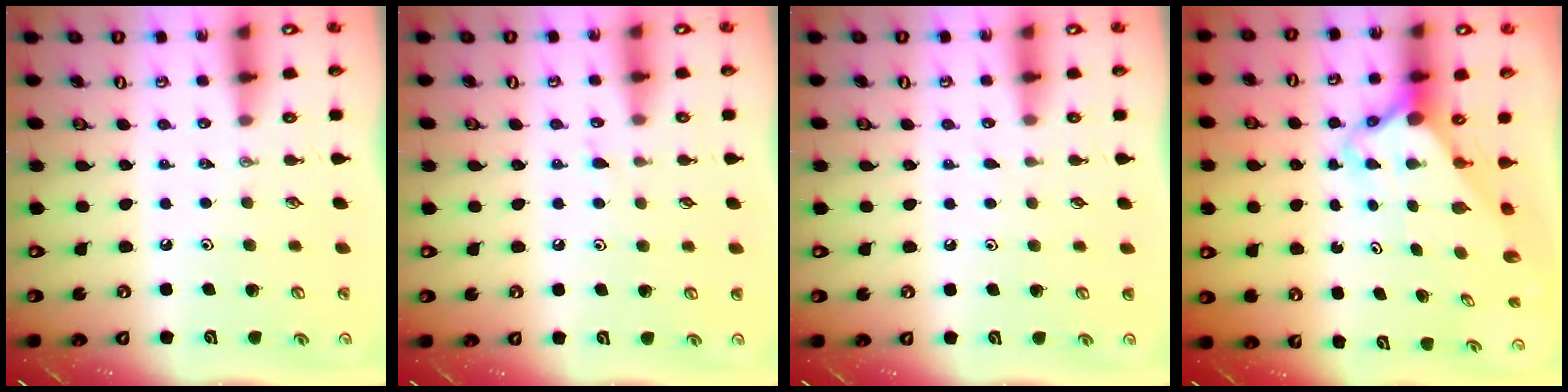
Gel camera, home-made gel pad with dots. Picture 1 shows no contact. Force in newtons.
{"total": 4.8, "press": 4.7, "slide": 0.6}
{"total": 2.0, "press": 2.0, "slide": 0.2}
{"total": 3.9, "press": 3.9, "slide": 0.3}